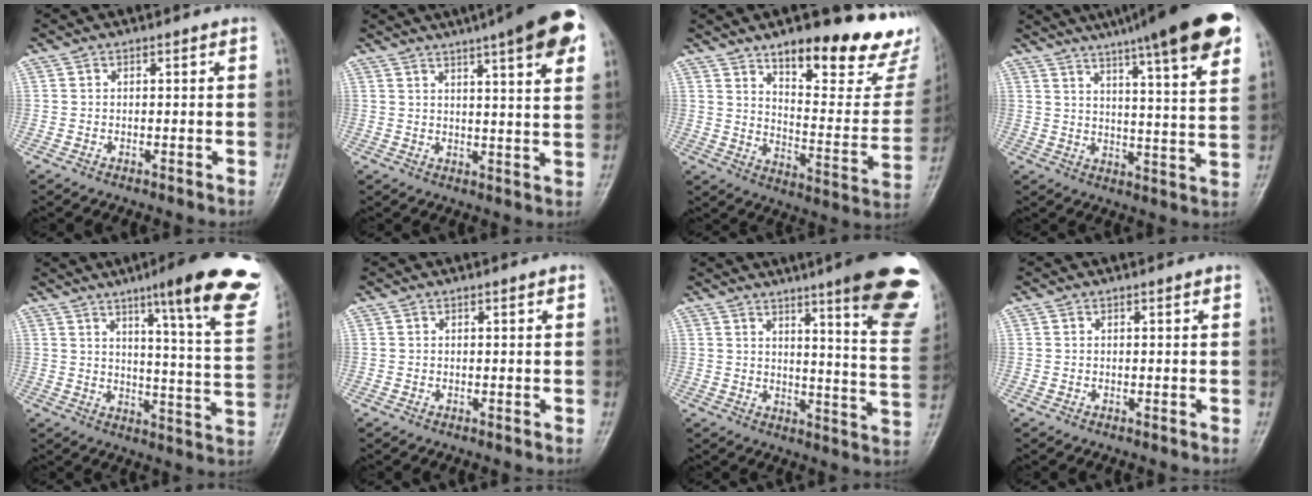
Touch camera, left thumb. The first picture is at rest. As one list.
[{"total": 15.0, "force": [8.6, 2.5, 12.0], "torque": [-0.147, -0.015, 0.106]}, {"total": 24.5, "force": [17.6, 7.7, 15.2], "torque": [-0.157, -0.104, 0.243]}, {"total": 22.3, "force": [15.2, 2.7, 16.2], "torque": [-0.221, -0.037, 0.203]}, {"total": 22.2, "force": [13.7, 2.7, 17.2], "torque": [-0.204, -0.060, 0.175]}, {"total": 0.8, "force": [0.5, 0.0, 0.6], "torque": [-0.008, -0.002, 0.007]}, {"total": 21.5, "force": [13.3, 2.9, 16.6], "torque": [-0.185, -0.069, 0.164]}, {"total": 0.7, "force": [0.5, 0.0, 0.5], "torque": [-0.009, -0.002, 0.007]}]